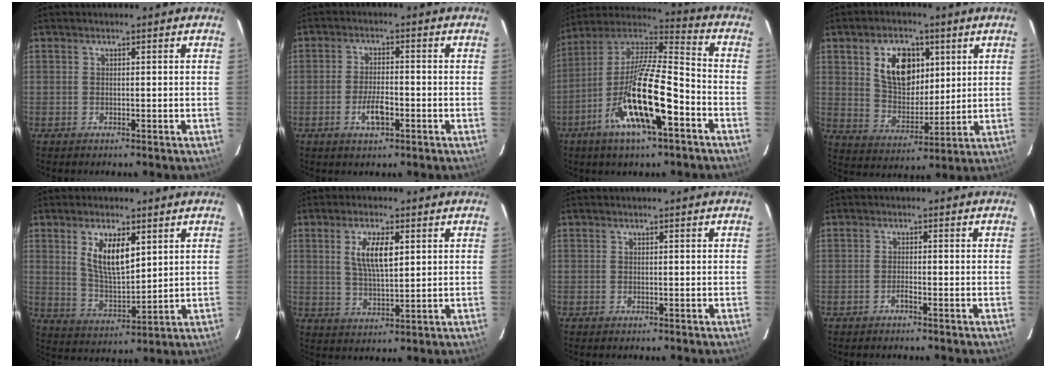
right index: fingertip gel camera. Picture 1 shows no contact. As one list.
[{"total": 5.0, "force": [-2.1, 1.8, 4.1], "torque": [-0.085, -0.001, -0.037]}, {"total": 20.0, "force": [-9.1, 4.7, 17.2], "torque": [-0.322, -0.032, -0.173]}, {"total": 11.8, "force": [4.4, 7.6, 7.9], "torque": [-0.144, 0.014, 0.088]}, {"total": 9.3, "force": [3.8, 3.8, 7.7], "torque": [-0.141, -0.002, 0.080]}, {"total": 7.1, "force": [2.2, 2.4, 6.3], "torque": [-0.117, 0.001, 0.044]}, {"total": 0.0}, {"total": 1.0, "force": [-0.8, 0.1, 0.6], "torque": [-0.014, 0.003, -0.017]}]